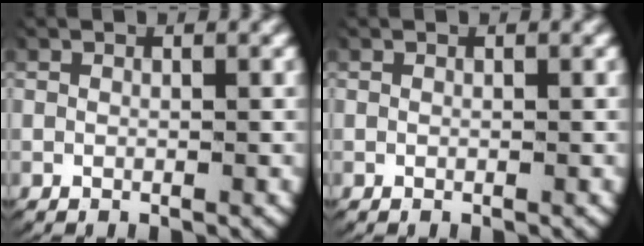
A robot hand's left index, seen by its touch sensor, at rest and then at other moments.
{"total": 0.0}